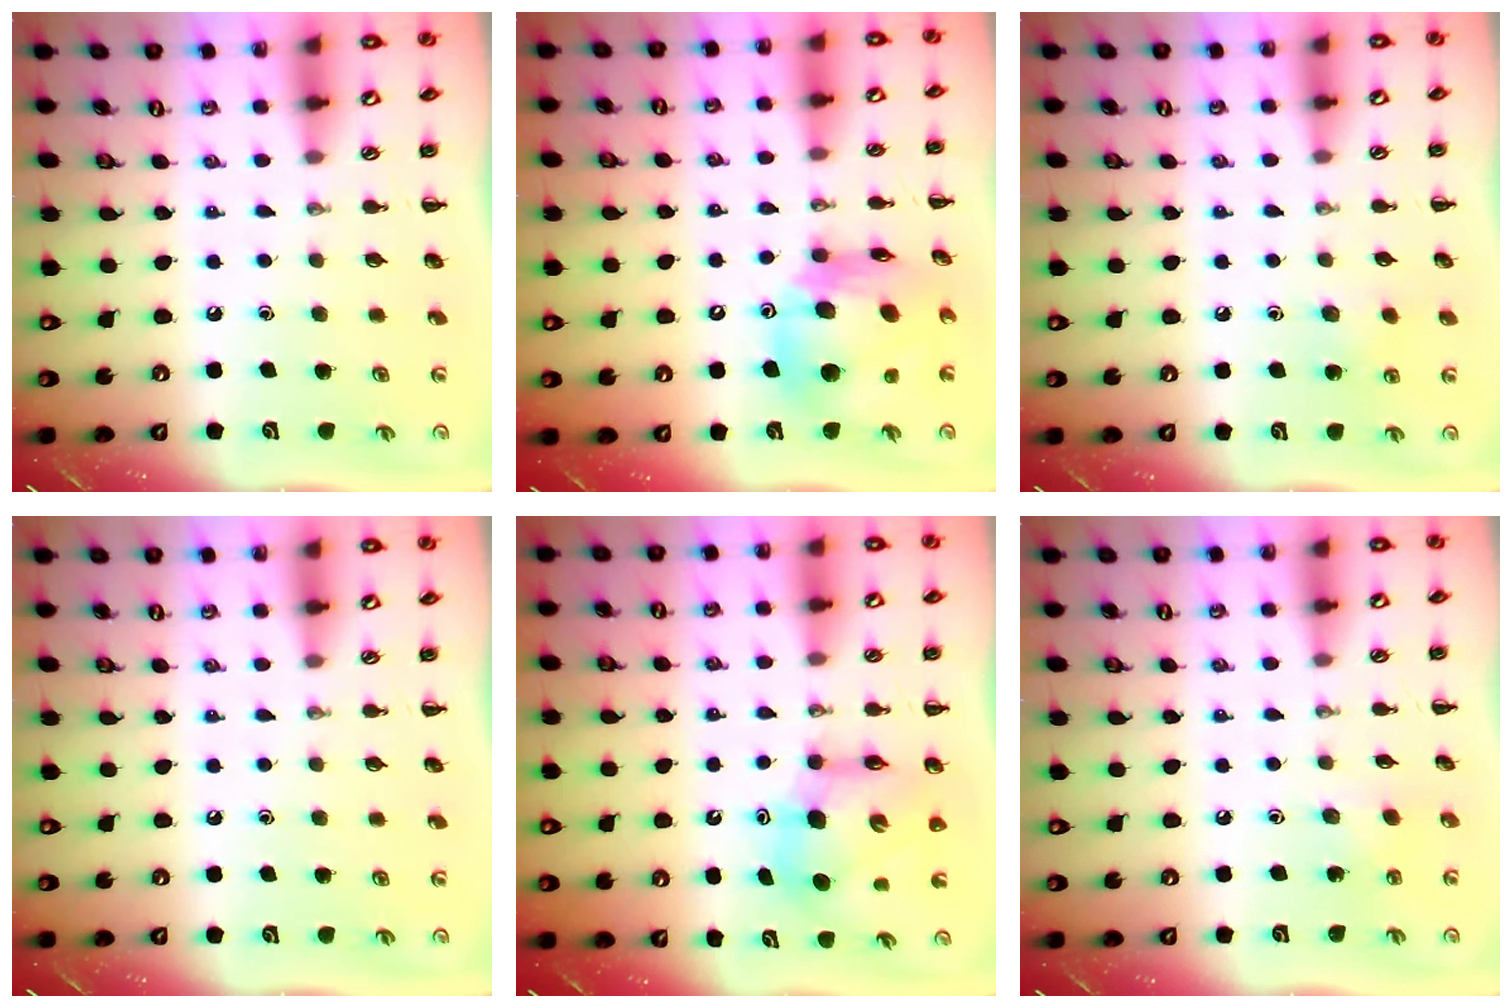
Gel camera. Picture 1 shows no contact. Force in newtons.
{"total": 14.8, "press": 14.2, "slide": 4.4}
{"total": 6.1, "press": 5.9, "slide": 1.7}
{"total": 0.0}
{"total": 8.2, "press": 7.9, "slide": 2.5}
{"total": 2.8, "press": 2.7, "slide": 0.9}